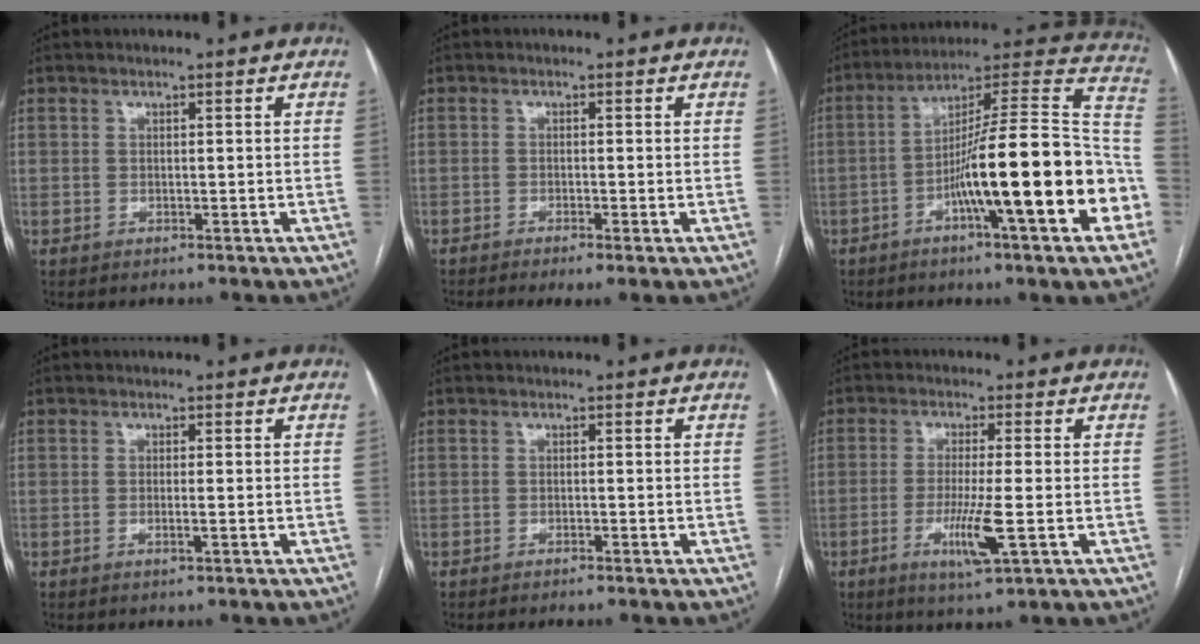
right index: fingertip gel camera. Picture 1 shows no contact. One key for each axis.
{"total": 3.1, "fx": -1.8, "fy": 0.3, "fz": 2.6, "tx": -0.040, "ty": -0.008, "tz": -0.032}
{"total": 23.7, "fx": -6.8, "fy": 1.8, "fz": 22.7, "tx": -0.273, "ty": 0.019, "tz": -0.103}
{"total": 1.2, "fx": -0.4, "fy": -0.1, "fz": 1.1, "tx": -0.022, "ty": -0.002, "tz": -0.006}
{"total": 1.1, "fx": -0.9, "fy": 0.0, "fz": 0.6, "tx": -0.011, "ty": -0.001, "tz": -0.014}
{"total": 6.8, "fx": -2.1, "fy": -0.1, "fz": 6.5, "tx": -0.127, "ty": -0.018, "tz": -0.037}